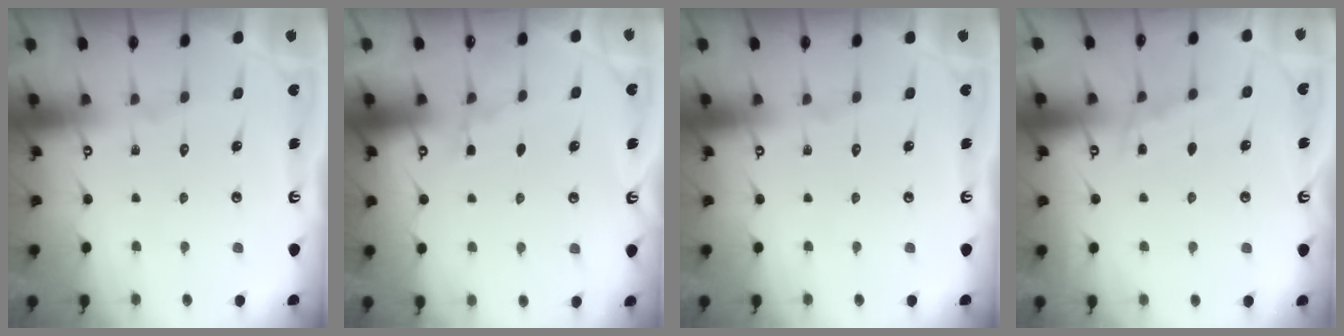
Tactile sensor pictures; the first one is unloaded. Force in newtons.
{"total": 2.8, "press": 2.8, "slide": 0.4}
{"total": 0.0}
{"total": 6.2, "press": 6.2, "slide": 0.6}